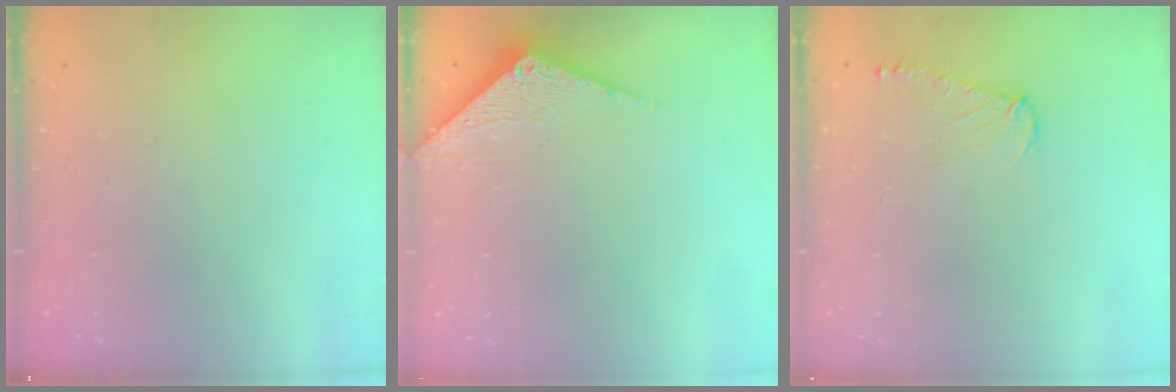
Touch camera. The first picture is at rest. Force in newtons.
{"total": 3.4, "press": 3.4, "slide": 0.3}
{"total": 7.3, "press": 7.2, "slide": 0.7}